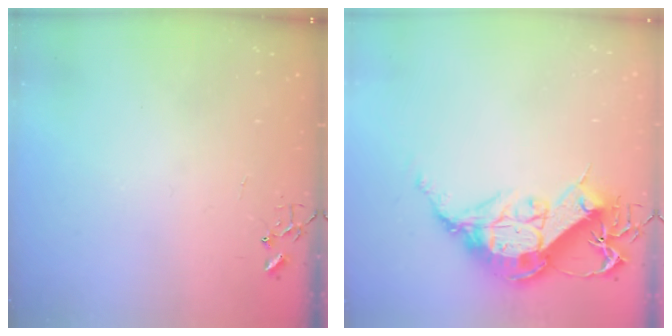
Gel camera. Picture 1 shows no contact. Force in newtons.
{"total": 15.7, "press": 15.6, "slide": 1.4}